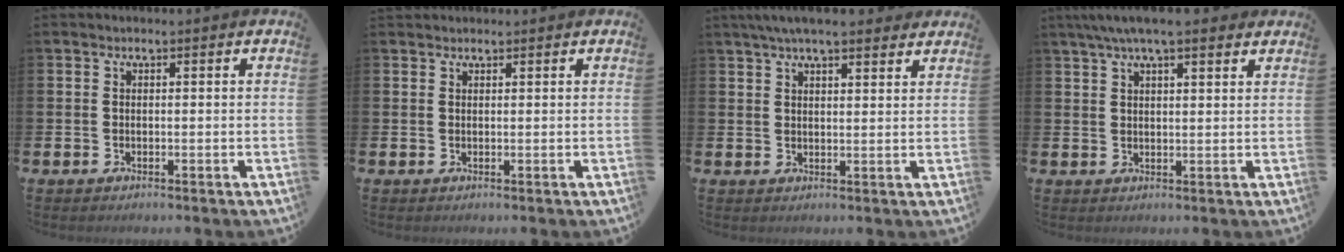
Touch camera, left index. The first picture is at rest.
{"total": 1.0, "force": [1.0, 0.3, -0.1], "torque": [0.013, -0.002, 0.016]}
{"total": 5.3, "force": [4.7, 0.9, 2.3], "torque": [-0.052, -0.008, 0.085]}
{"total": 5.9, "force": [4.9, 1.0, 3.1], "torque": [-0.060, -0.009, 0.086]}